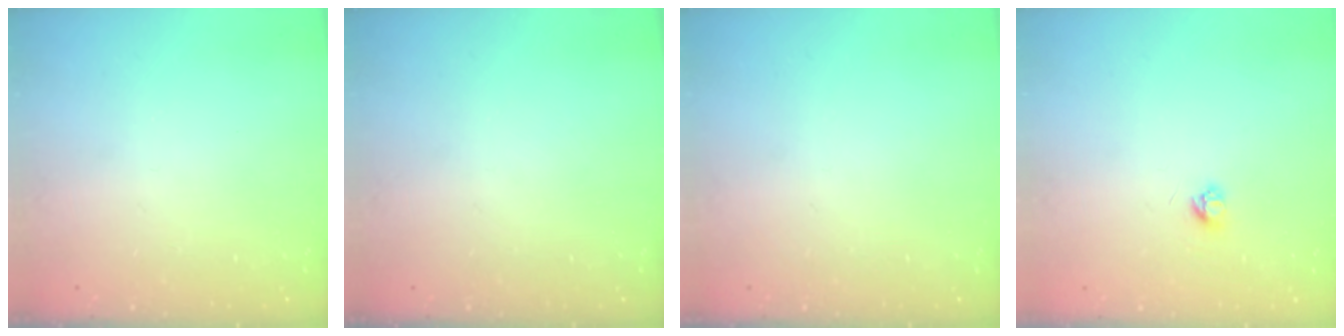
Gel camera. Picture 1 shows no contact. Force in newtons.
{"total": 0.0}
{"total": 0.0}
{"total": 3.2, "press": 3.2, "slide": 0.4}